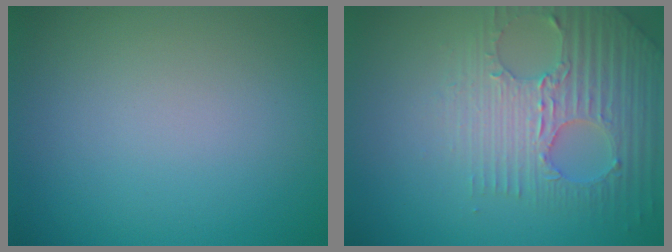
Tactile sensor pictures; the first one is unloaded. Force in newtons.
{"total": 3.9, "press": 3.7, "slide": 0.9}